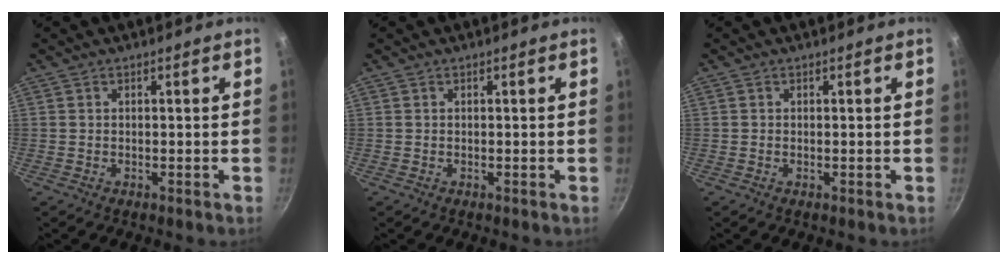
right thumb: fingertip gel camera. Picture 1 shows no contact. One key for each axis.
{"total": 0.0}
{"total": 0.0}